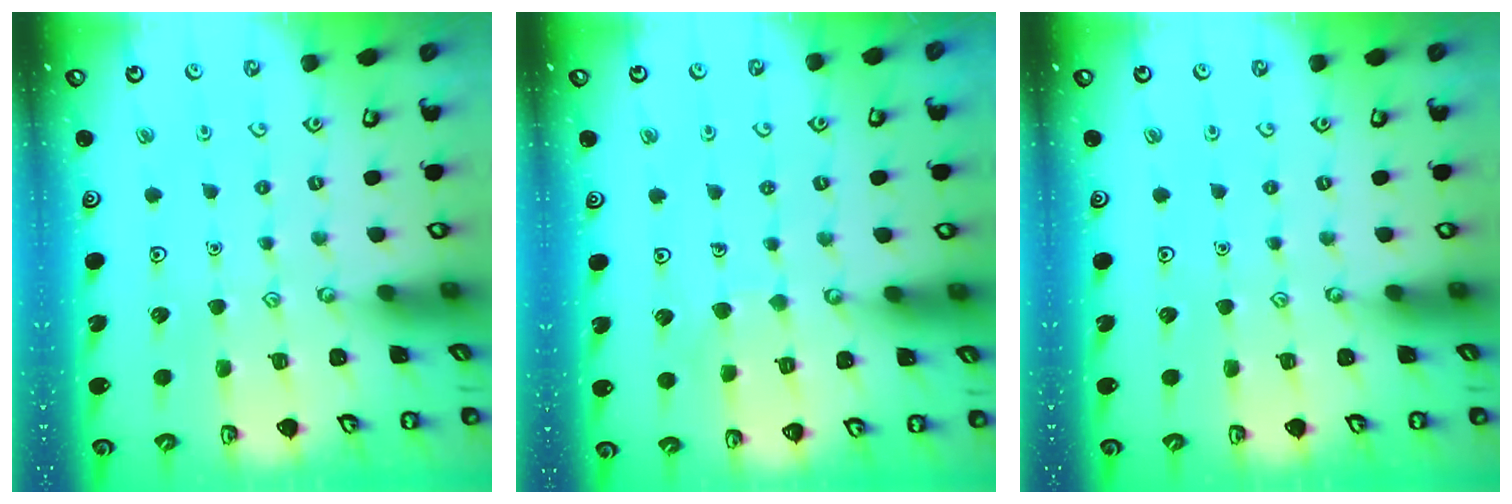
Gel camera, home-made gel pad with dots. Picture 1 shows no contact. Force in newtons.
{"total": 4.1, "press": 4.1, "slide": 0.2}
{"total": 0.0}